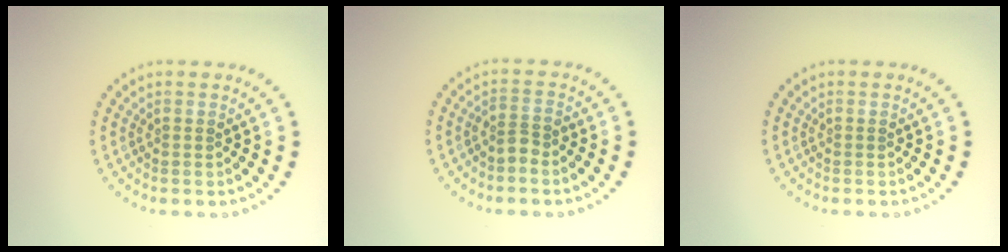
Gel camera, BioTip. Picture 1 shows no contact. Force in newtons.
{"total": 1.5, "press": 1.2, "slide": 1.0}
{"total": 0.0}